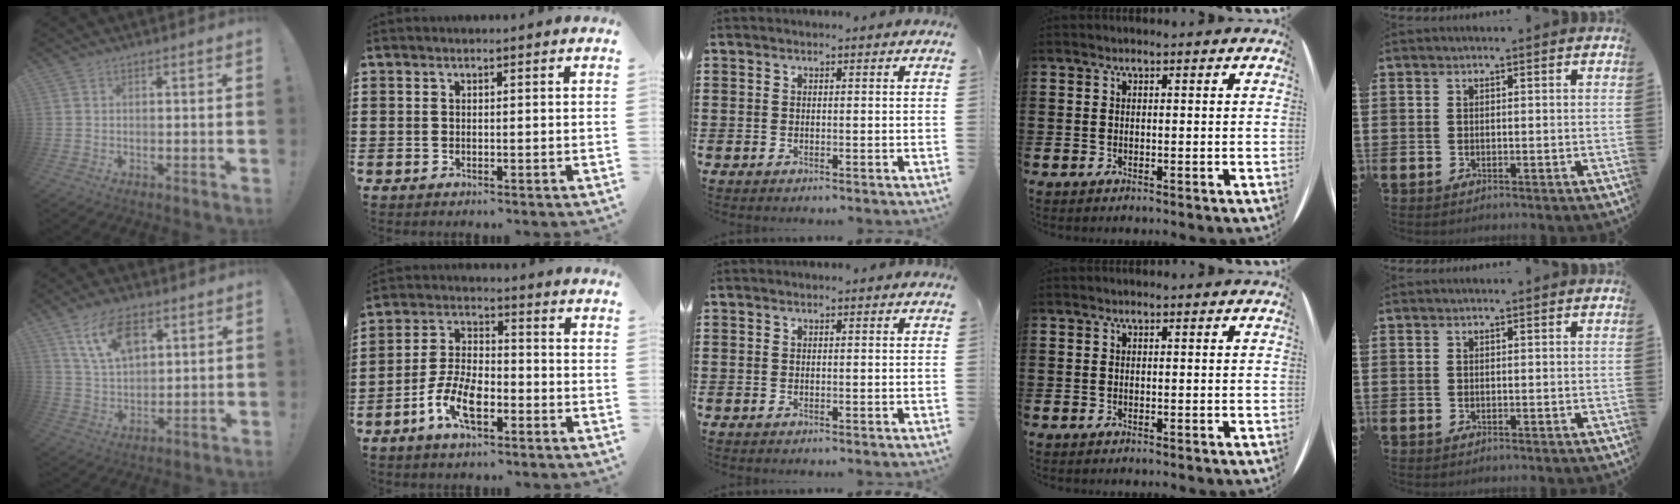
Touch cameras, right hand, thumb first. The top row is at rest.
{"thumb": {"total": 12.8, "force": [6.5, 7.0, 8.5], "torque": [-0.152, -0.010, 0.124]}, "index": {"total": 8.0, "force": [-4.0, 3.7, 5.9], "torque": [-0.137, 0.001, -0.080]}}